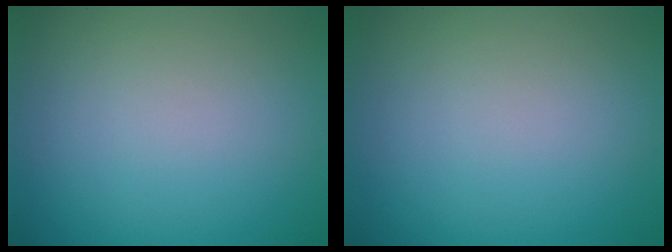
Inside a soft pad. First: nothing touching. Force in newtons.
{"total": 0.0}